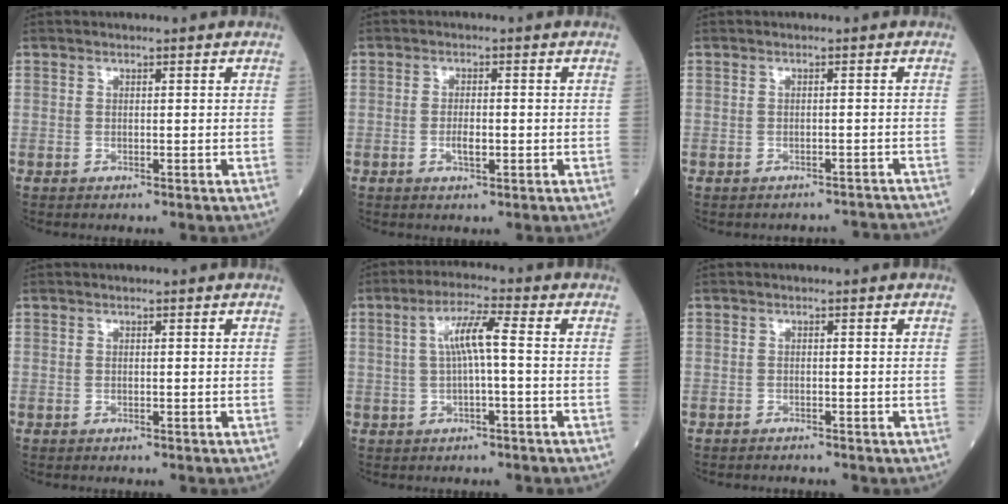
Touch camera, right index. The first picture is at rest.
{"total": 3.1, "force": [-0.8, 1.2, 2.7], "torque": [-0.058, 0.000, -0.012]}
{"total": 6.1, "force": [-5.8, 1.7, 1.0], "torque": [-0.014, 0.021, -0.067]}
{"total": 0.0}
{"total": 6.2, "force": [0.5, 1.0, 6.1], "torque": [-0.123, 0.019, 0.012]}
{"total": 2.3, "force": [-1.9, 0.9, 0.8], "torque": [-0.021, -0.005, -0.023]}